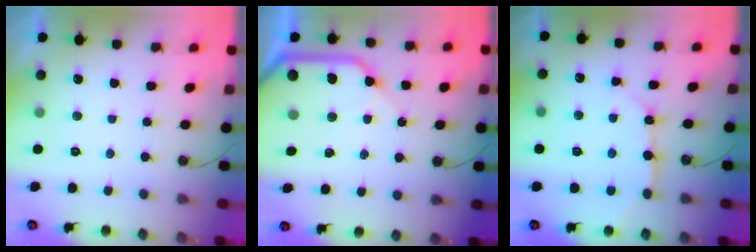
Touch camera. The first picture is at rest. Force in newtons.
{"total": 12.3, "press": 12.3, "slide": 1.2}
{"total": 10.1, "press": 10.0, "slide": 0.7}